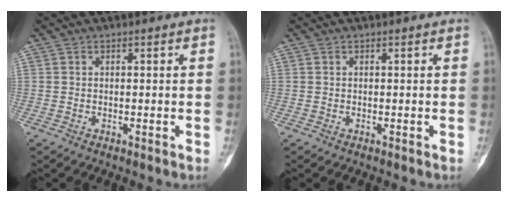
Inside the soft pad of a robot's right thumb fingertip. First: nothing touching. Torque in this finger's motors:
{"motor_torque": [0.00, 0.00, -0.01, -0.01, 0.01]}